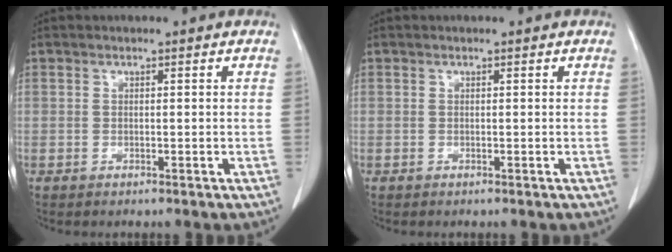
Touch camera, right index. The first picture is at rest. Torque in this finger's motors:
{"motor_torque": [0.00, 0.00, 0.00, 0.00]}